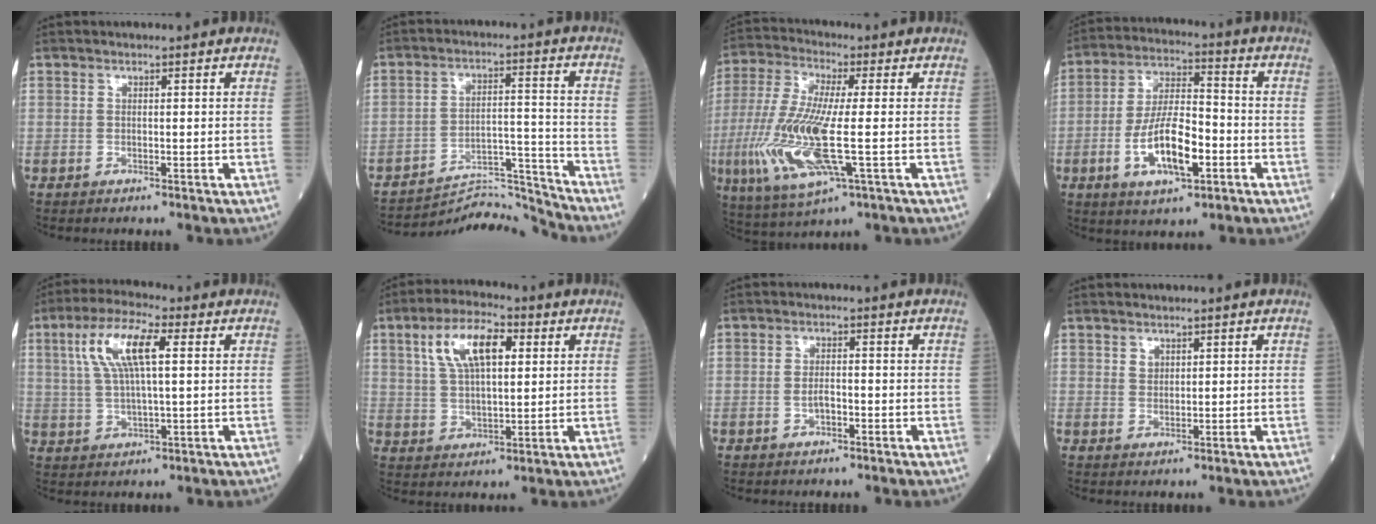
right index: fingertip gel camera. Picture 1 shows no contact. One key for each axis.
{"total": 10.0, "fx": -9.8, "fy": -1.7, "fz": -1.3, "tx": 0.018, "ty": 0.035, "tz": -0.162}
{"total": 15.6, "fx": -3.2, "fy": 2.8, "fz": 15.0, "tx": -0.337, "ty": -0.023, "tz": -0.058}
{"total": 11.8, "fx": -3.8, "fy": 4.0, "fz": 10.5, "tx": -0.203, "ty": 0.005, "tz": -0.068}
{"total": 10.0, "fx": 3.0, "fy": 2.4, "fz": 9.2, "tx": -0.190, "ty": 0.021, "tz": 0.058}
{"total": 10.4, "fx": 3.8, "fy": 4.2, "fz": 8.7, "tx": -0.172, "ty": 0.020, "tz": 0.071}
{"total": 2.3, "fx": -0.7, "fy": 1.0, "fz": 1.9, "tx": -0.033, "ty": 0.003, "tz": -0.012}
{"total": 1.4, "fx": 1.0, "fy": 0.9, "fz": 0.4, "tx": -0.002, "ty": -0.005, "tz": 0.018}